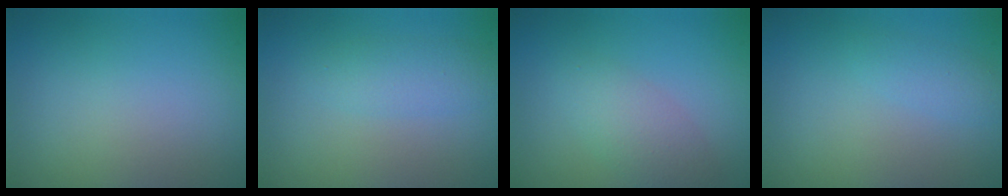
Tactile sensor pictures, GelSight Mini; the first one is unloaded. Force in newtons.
{"total": 2.1, "press": 2.0, "slide": 0.2}
{"total": 2.9, "press": 2.9, "slide": 0.1}
{"total": 1.3, "press": 1.3, "slide": 0.0}